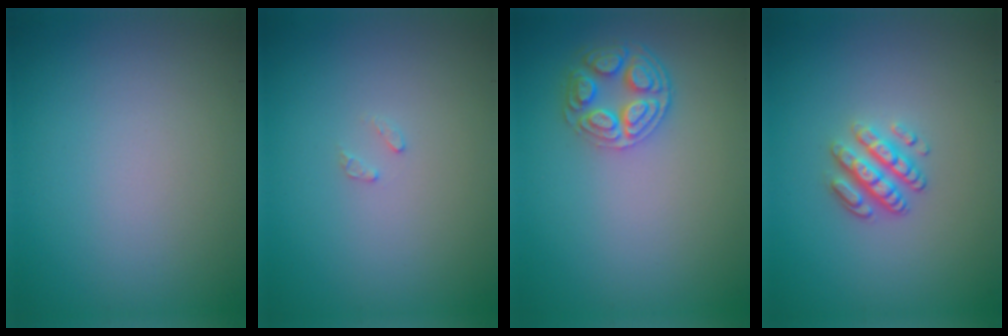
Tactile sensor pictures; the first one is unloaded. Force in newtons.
{"total": 0.8, "press": 0.7, "slide": 0.1}
{"total": 4.2, "press": 3.5, "slide": 2.3}
{"total": 3.1, "press": 2.6, "slide": 1.7}